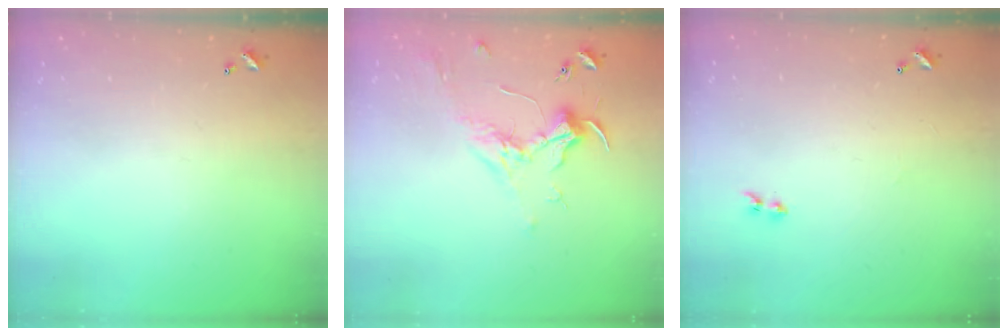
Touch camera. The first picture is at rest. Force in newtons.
{"total": 1.8, "press": 1.7, "slide": 0.6}
{"total": 1.3, "press": 1.1, "slide": 0.7}